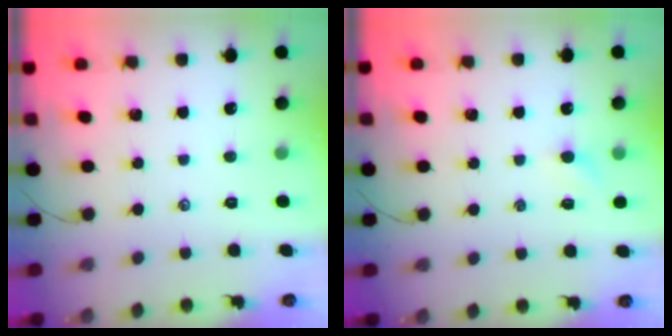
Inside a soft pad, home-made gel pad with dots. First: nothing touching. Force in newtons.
{"total": 3.1, "press": 3.0, "slide": 1.0}